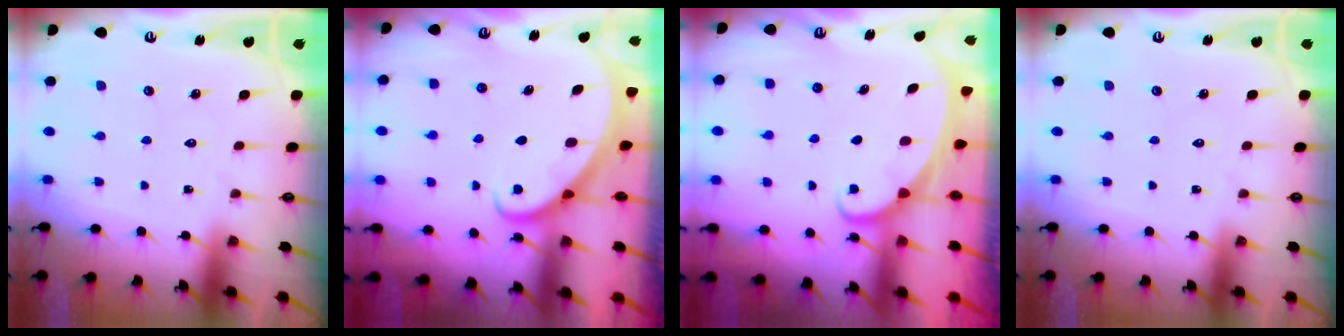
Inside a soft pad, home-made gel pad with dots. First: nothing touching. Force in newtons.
{"total": 2.7, "press": 2.7, "slide": 0.2}
{"total": 1.7, "press": 1.7, "slide": 0.1}
{"total": 0.0}